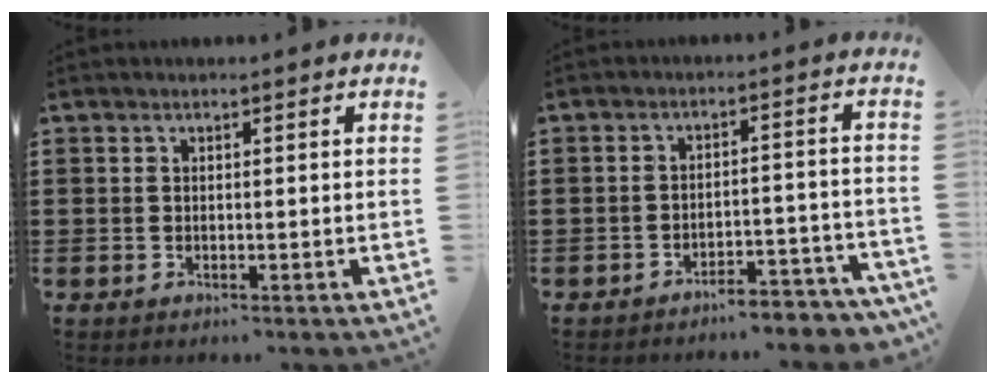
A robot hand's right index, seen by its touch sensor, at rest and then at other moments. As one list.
[{"total": 4.5, "force": [-4.4, 0.3, 1.0], "torque": [-0.020, 0.001, -0.089]}]